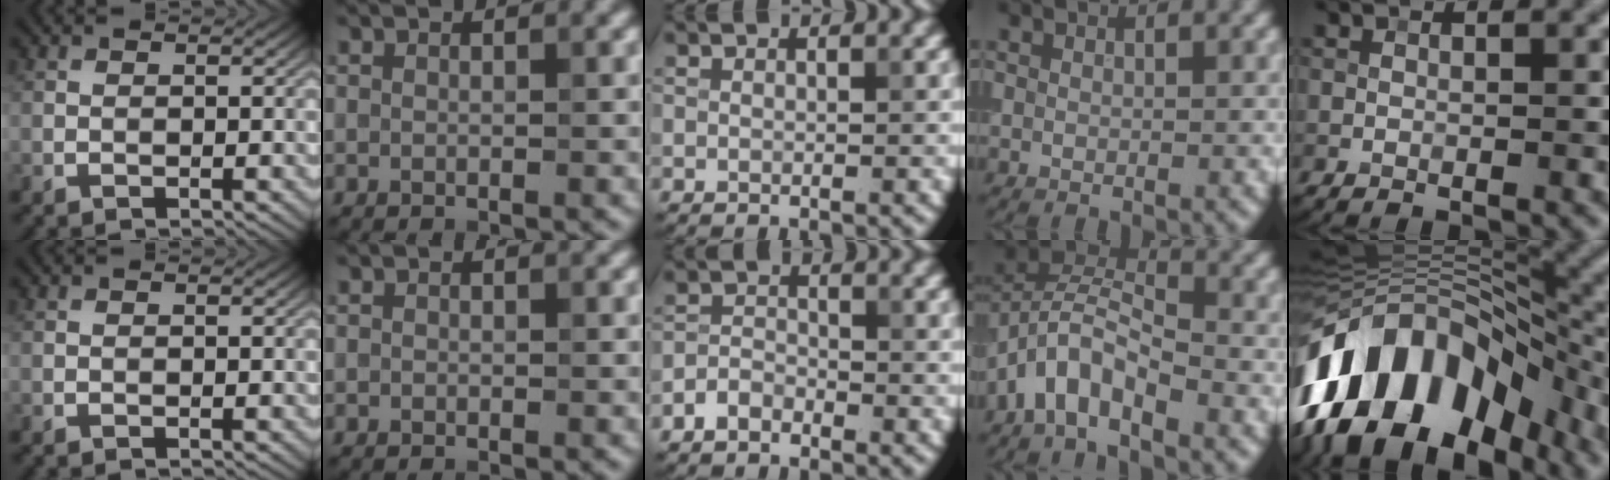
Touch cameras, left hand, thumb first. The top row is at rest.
{"middle": {"total": 1.9, "force": [-1.4, 1.1, 0.8], "torque": [-0.011, 0.006, -0.031]}, "ring": {"total": 5.0, "force": [-3.2, 2.2, 3.3], "torque": [-0.057, 0.010, -0.071]}, "little": {"total": 16.8, "force": [-7.0, 9.5, 12.0], "torque": [-0.219, 0.035, -0.139]}}